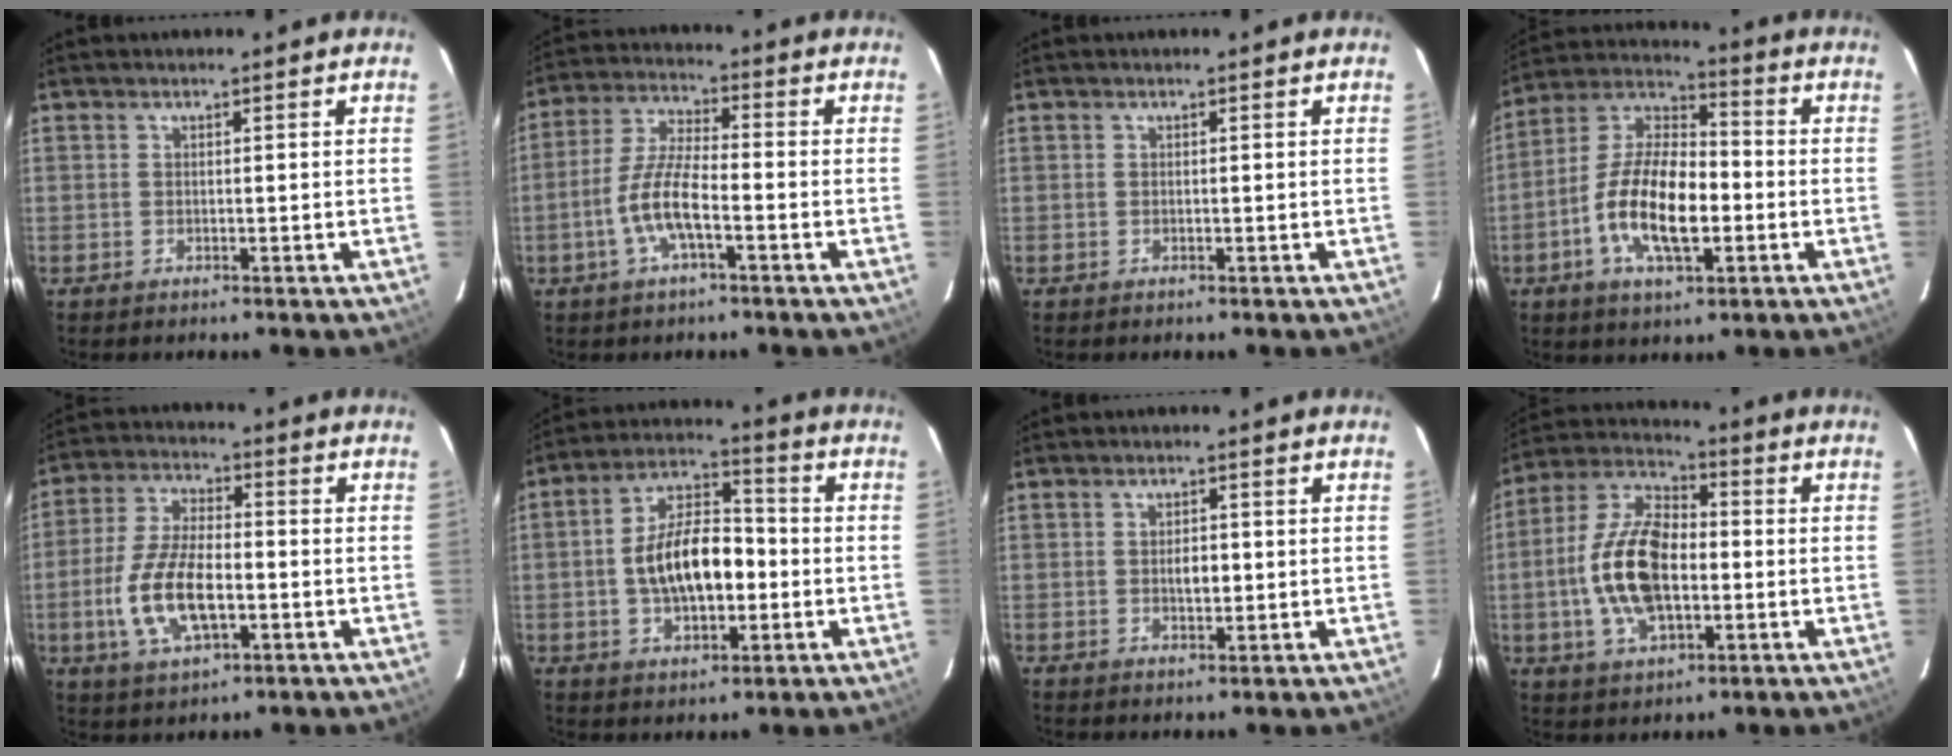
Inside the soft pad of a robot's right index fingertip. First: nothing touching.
{"total": 9.0, "force": [-3.4, 2.3, 8.0], "torque": [-0.169, 0.004, -0.066]}
{"total": 0.0}
{"total": 15.5, "force": [-3.9, 6.8, 13.4], "torque": [-0.261, 0.006, -0.075]}
{"total": 13.4, "force": [-3.4, 6.1, 11.5], "torque": [-0.240, -0.001, -0.058]}
{"total": 13.3, "force": [-1.7, 6.8, 11.3], "torque": [-0.206, 0.022, -0.024]}
{"total": 2.8, "force": [0.0, 1.5, 2.4], "torque": [-0.039, 0.002, 0.002]}
{"total": 15.8, "force": [-2.0, 8.3, 13.3], "torque": [-0.276, 0.011, -0.036]}